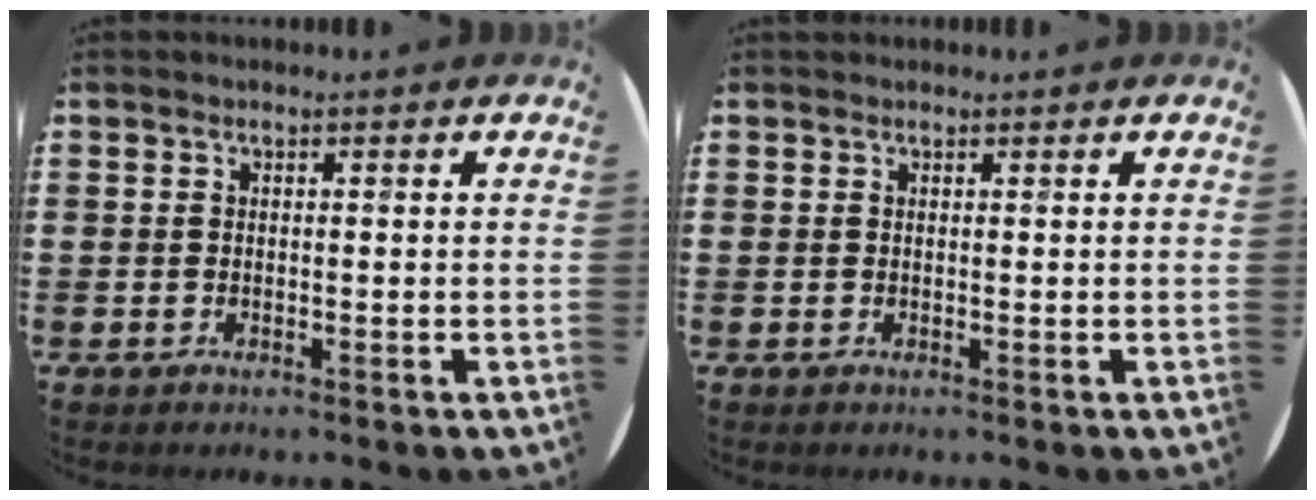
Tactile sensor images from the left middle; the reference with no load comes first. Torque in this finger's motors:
{"motor_torque": [0.20, -0.21, 0.00, 0.01]}